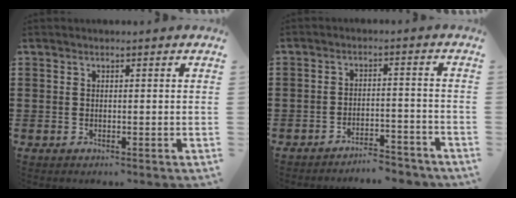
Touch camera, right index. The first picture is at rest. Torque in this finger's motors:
{"motor_torque": [1.50, -0.30, 0.10, -0.01]}